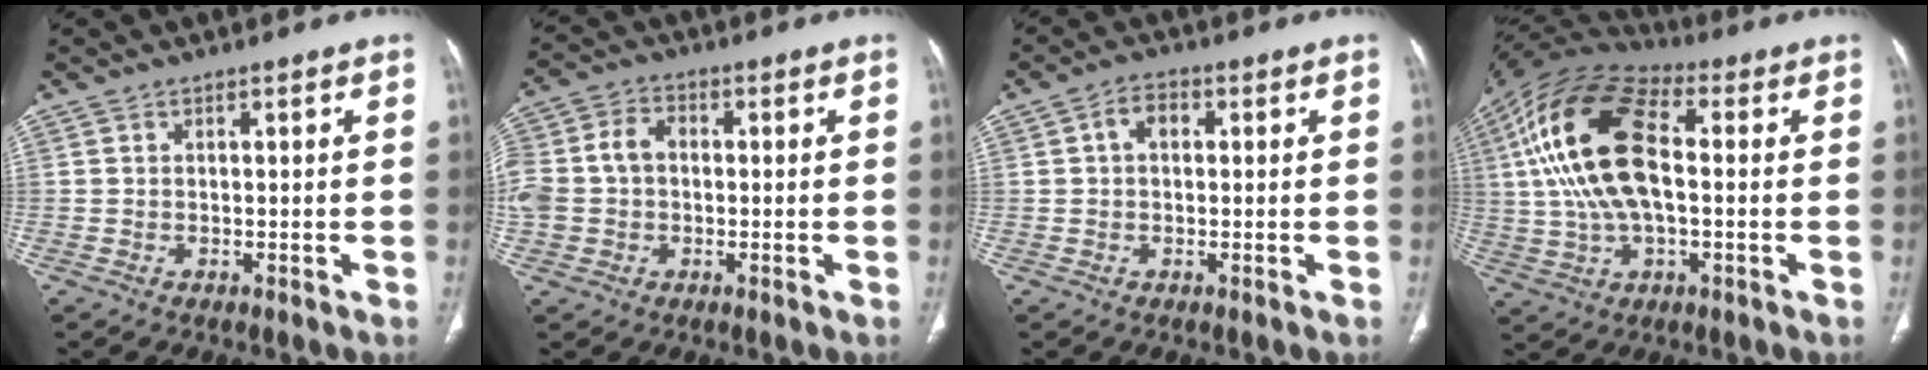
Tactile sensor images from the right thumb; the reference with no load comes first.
{"total": 11.5, "force": [-0.1, 9.1, 7.0], "torque": [-0.159, 0.032, -0.003]}
{"total": 3.9, "force": [0.6, 2.6, 2.7], "torque": [-0.042, 0.015, 0.007]}
{"total": 20.7, "force": [2.2, 10.6, 17.7], "torque": [-0.351, 0.024, 0.033]}